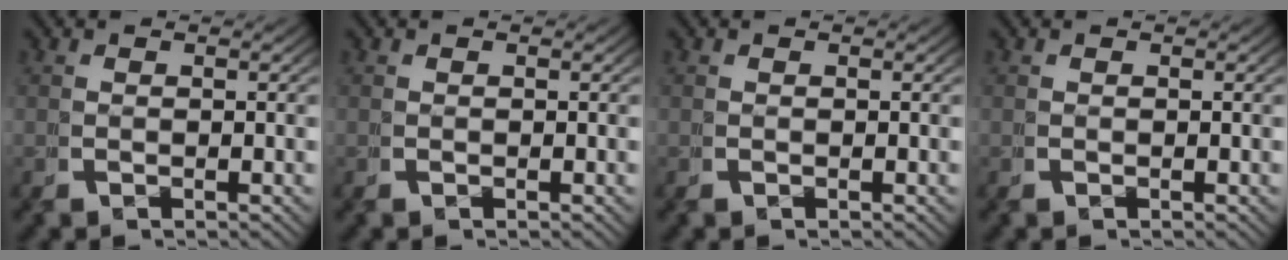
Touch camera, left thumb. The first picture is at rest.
{"total": 0.0}
{"total": 0.0}
{"total": 0.0}